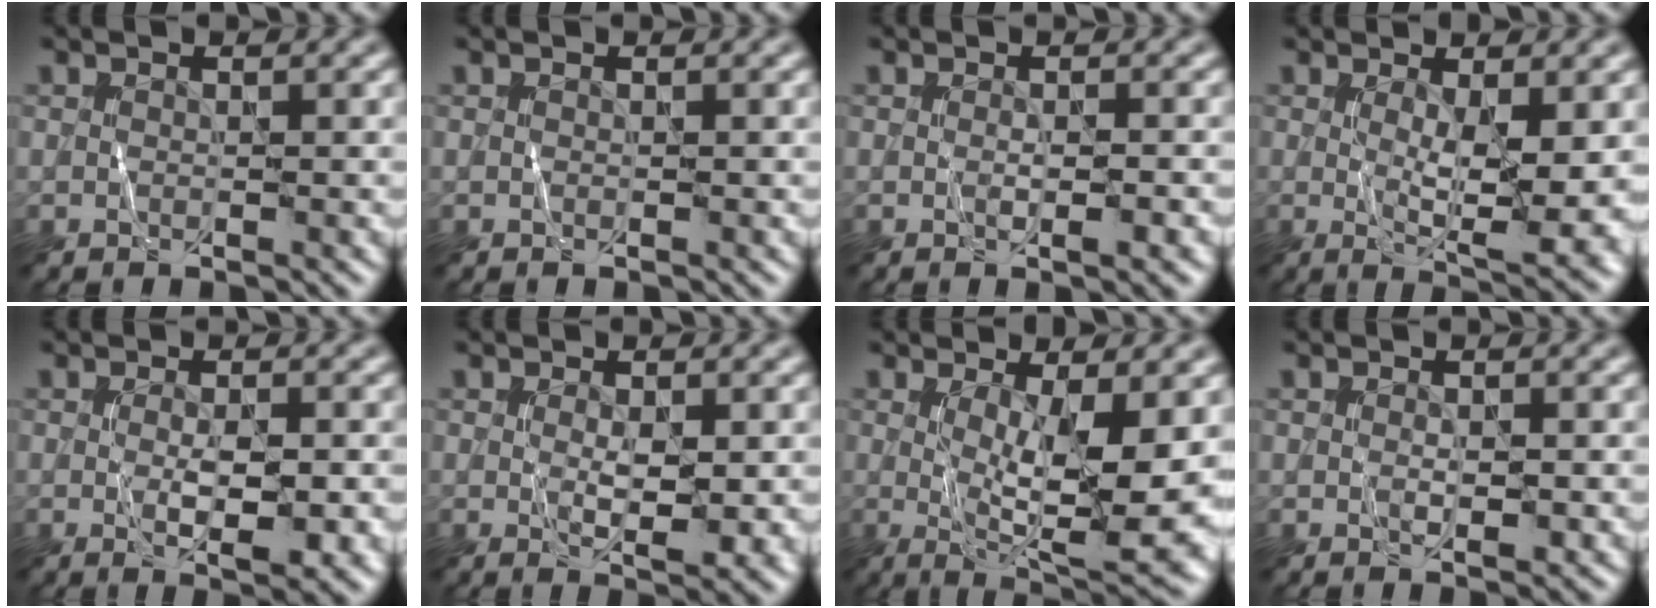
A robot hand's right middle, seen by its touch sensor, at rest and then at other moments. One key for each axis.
{"total": 0.0}
{"total": 1.7, "fx": -0.2, "fy": 0.3, "fz": 1.7, "tx": -0.025, "ty": -0.005, "tz": -0.003}
{"total": 6.2, "fx": 0.2, "fy": 1.5, "fz": 6.0, "tx": -0.101, "ty": -0.018, "tz": 0.010}
{"total": 3.8, "fx": -0.5, "fy": 1.0, "fz": 3.6, "tx": -0.062, "ty": -0.012, "tz": -0.003}
{"total": 3.0, "fx": 0.1, "fy": 0.9, "fz": 2.9, "tx": -0.051, "ty": -0.008, "tz": 0.008}
{"total": 9.6, "fx": -0.2, "fy": 2.6, "fz": 9.2, "tx": -0.150, "ty": -0.016, "tz": 0.002}
{"total": 1.3, "fx": 0.0, "fy": 0.6, "fz": 1.2, "tx": -0.018, "ty": -0.004, "tz": 0.001}